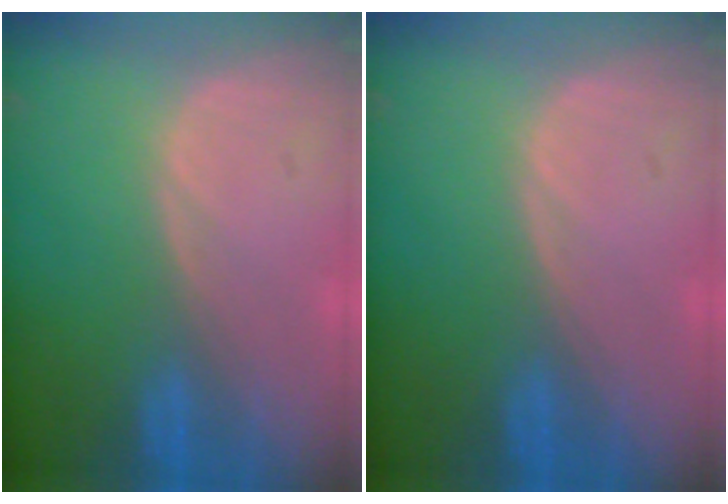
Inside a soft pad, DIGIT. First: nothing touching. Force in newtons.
{"total": 0.0}